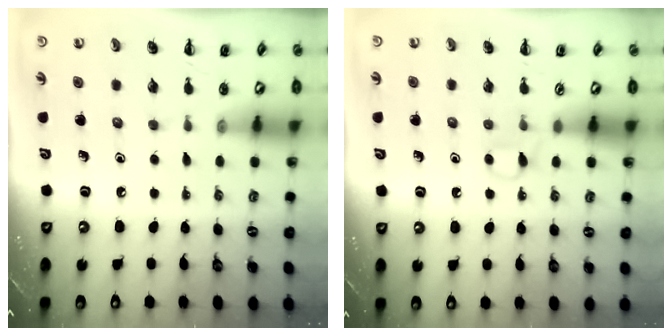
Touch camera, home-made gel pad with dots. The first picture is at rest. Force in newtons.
{"total": 2.6, "press": 2.5, "slide": 0.9}